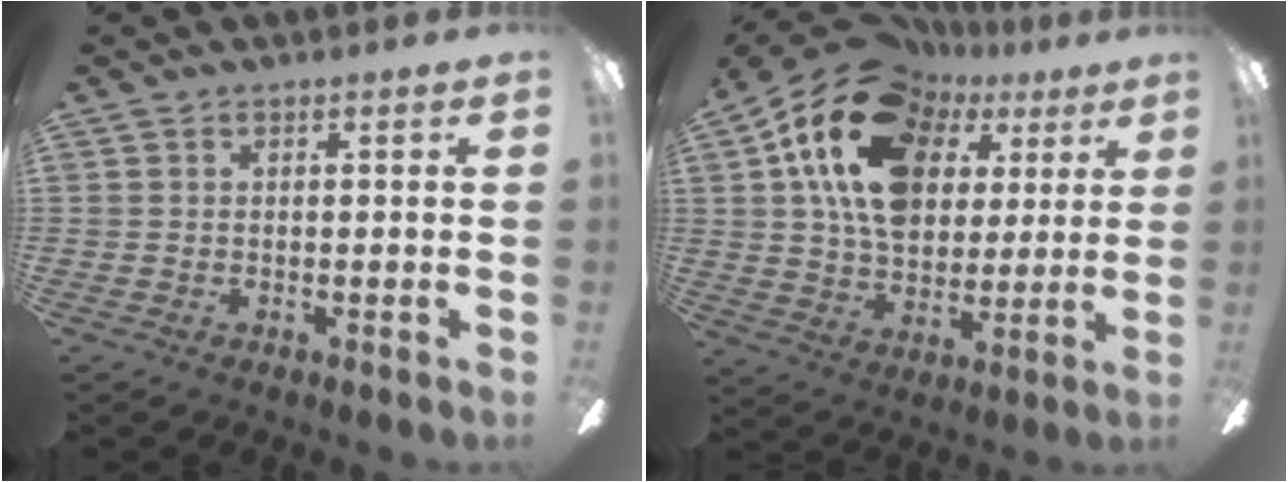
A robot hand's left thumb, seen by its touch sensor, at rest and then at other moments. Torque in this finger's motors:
{"motor_torque": [2.32, 2.31, 1.47, -1.30, 0.30]}